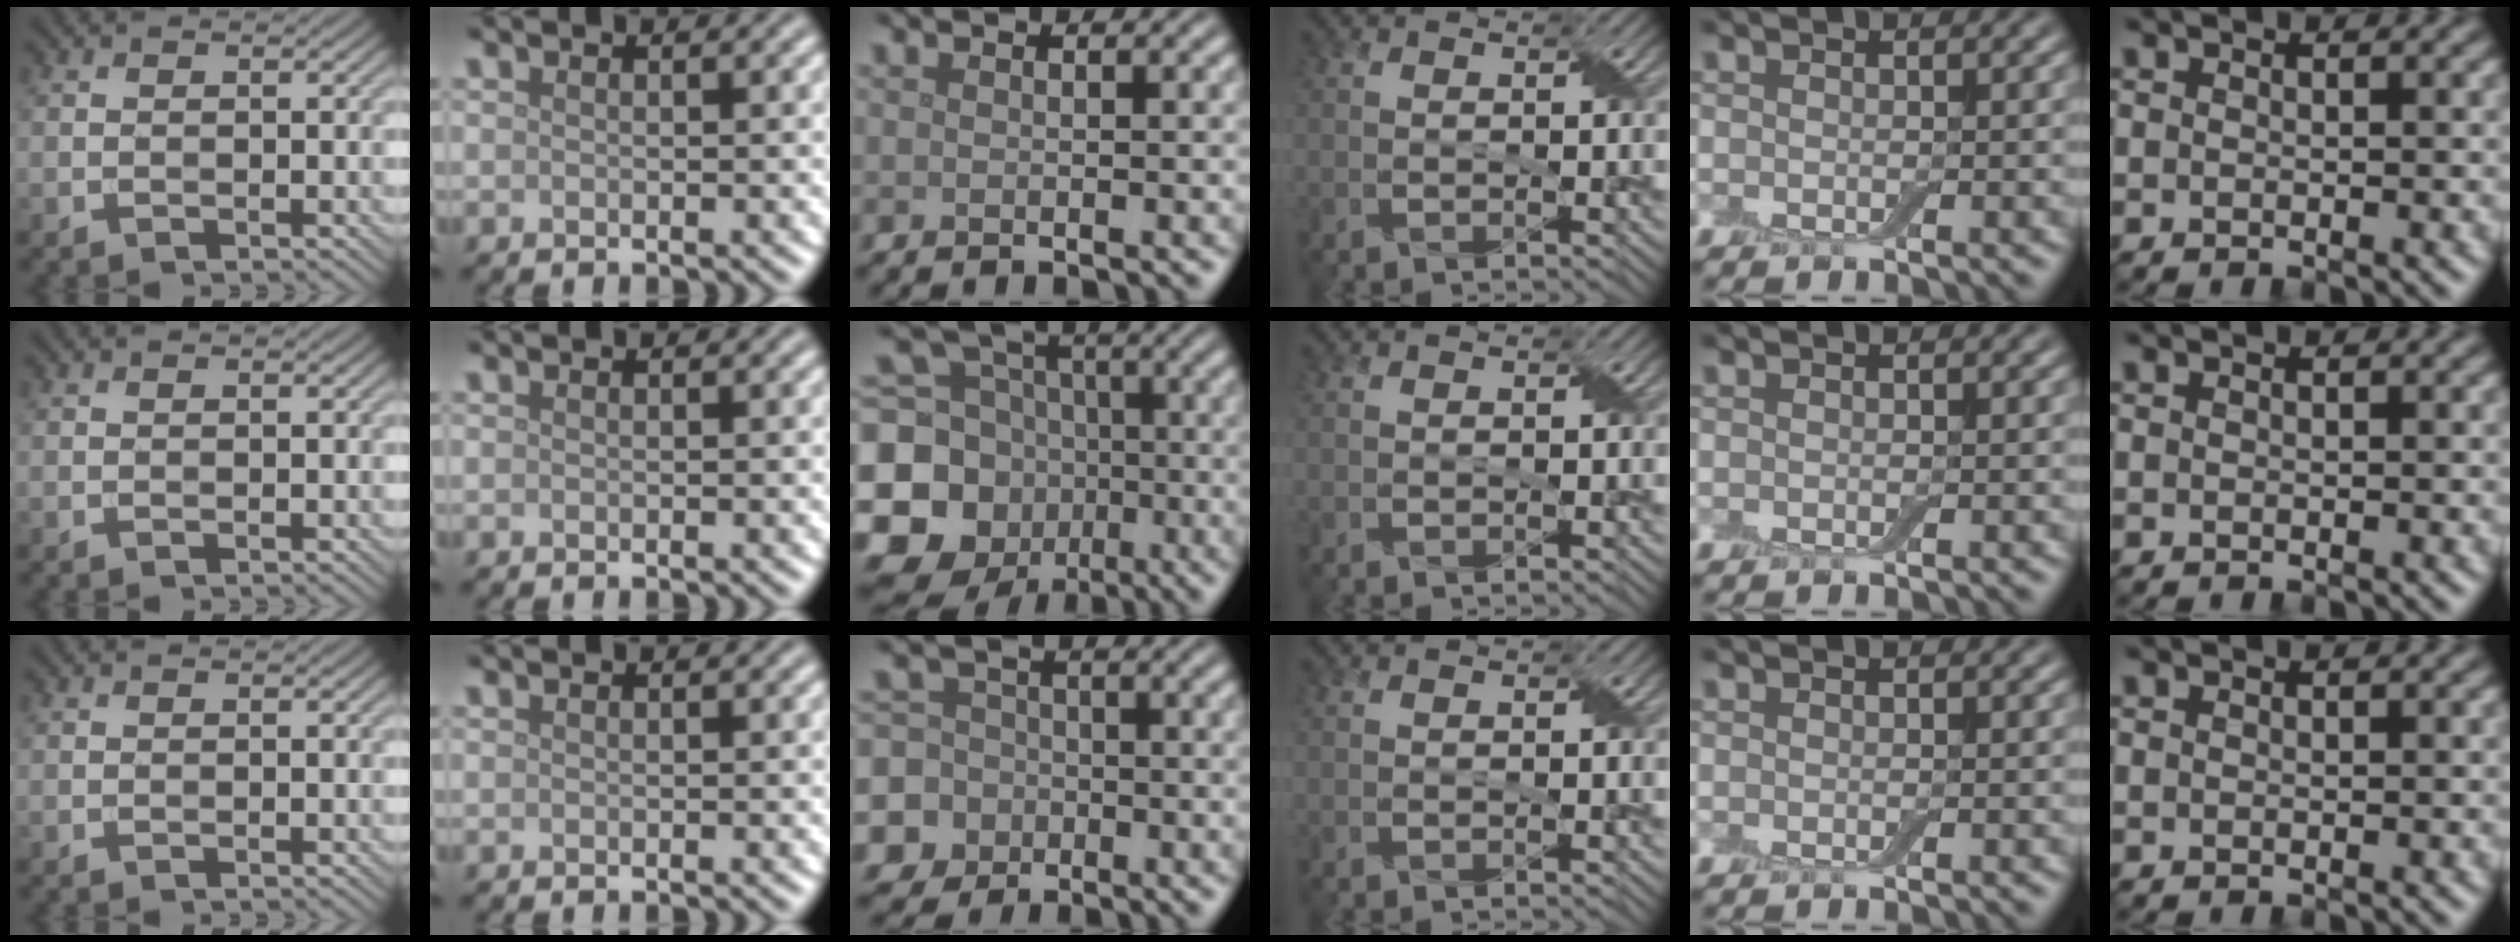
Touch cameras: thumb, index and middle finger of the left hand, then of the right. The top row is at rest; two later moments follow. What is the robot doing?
{"motion": "fold", "object": "cloth"}